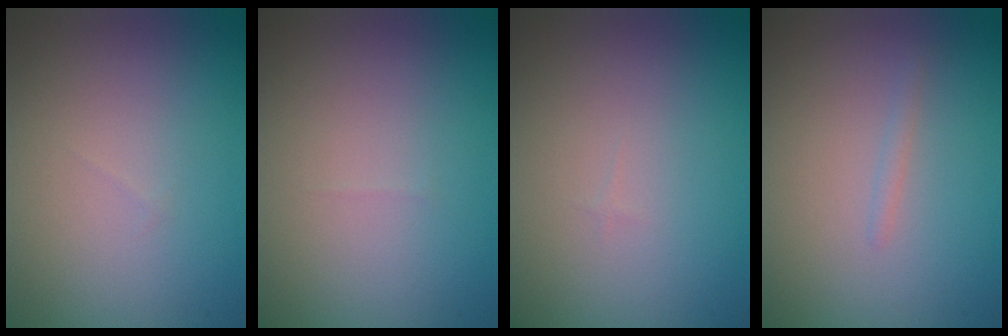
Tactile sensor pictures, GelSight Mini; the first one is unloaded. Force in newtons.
{"total": 0.0}
{"total": 0.0}
{"total": 0.7, "press": 0.7, "slide": 0.1}